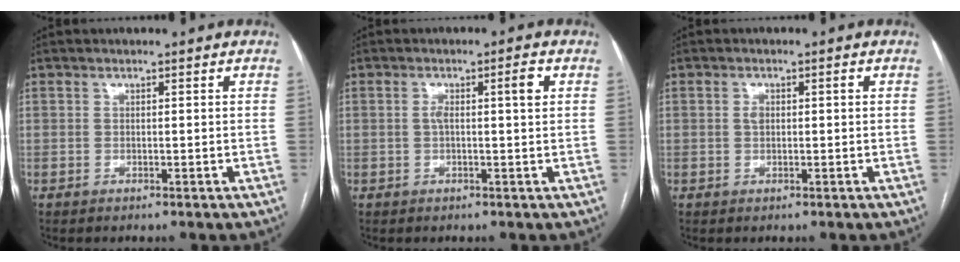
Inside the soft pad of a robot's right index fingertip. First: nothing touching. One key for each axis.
{"total": 3.6, "fx": 0.7, "fy": 0.3, "fz": 3.5, "tx": -0.061, "ty": 0.013, "tz": 0.013}
{"total": 1.9, "fx": 0.2, "fy": 1.0, "fz": 1.6, "tx": -0.031, "ty": 0.010, "tz": 0.006}